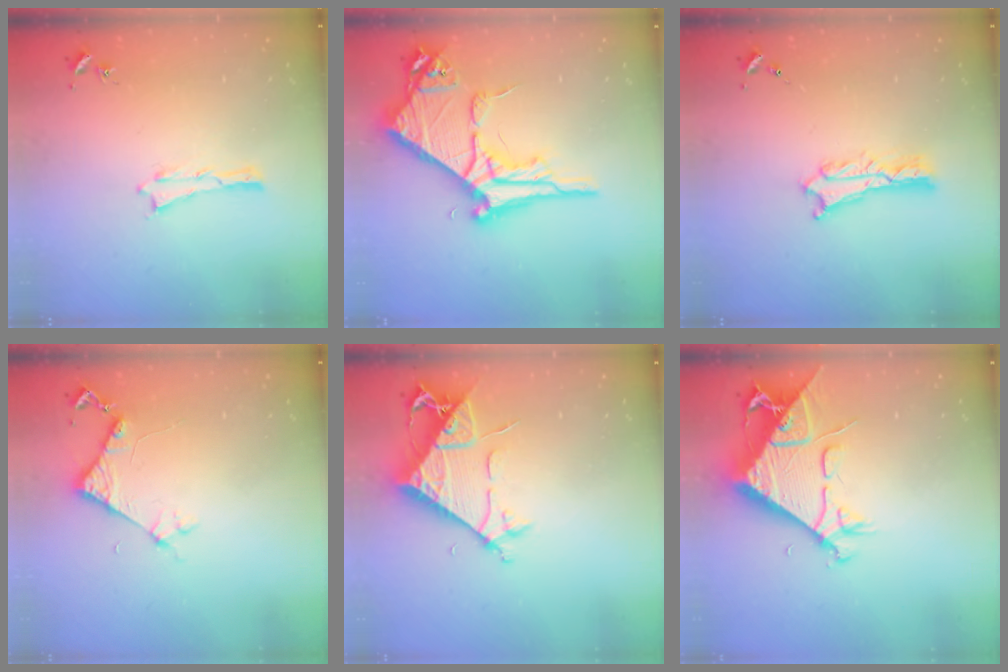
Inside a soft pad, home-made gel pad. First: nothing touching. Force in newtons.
{"total": 9.3, "press": 9.3, "slide": 0.9}
{"total": 2.4, "press": 2.4, "slide": 0.2}
{"total": 3.1, "press": 3.1, "slide": 0.2}
{"total": 7.7, "press": 7.6, "slide": 0.9}
{"total": 9.8, "press": 9.7, "slide": 1.1}